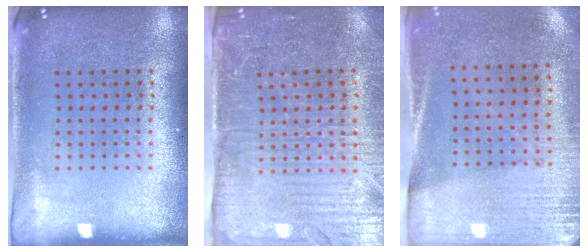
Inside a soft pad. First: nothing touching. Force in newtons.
{"total": 4.2, "press": 3.6, "slide": 2.1}
{"total": 2.7, "press": 2.4, "slide": 1.3}